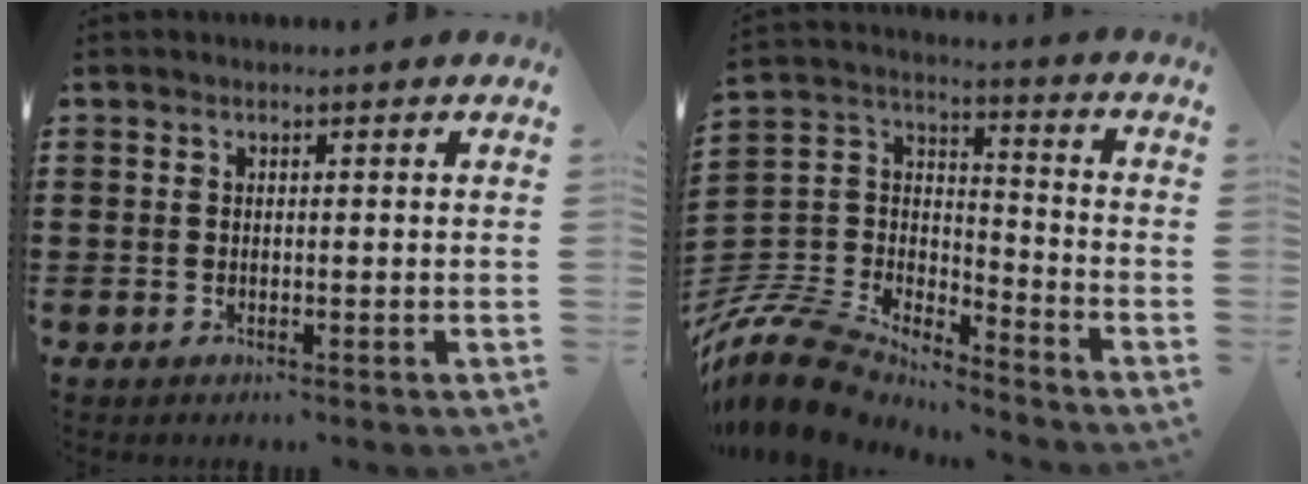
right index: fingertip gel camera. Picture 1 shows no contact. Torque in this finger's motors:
{"motor_torque": [-1.03, 1.11, -1.05, -0.21]}